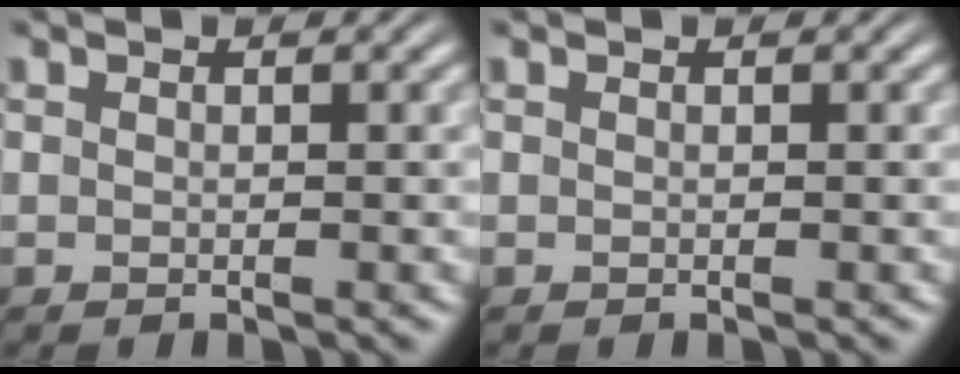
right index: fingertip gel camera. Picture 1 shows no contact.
{"total": 0.0}